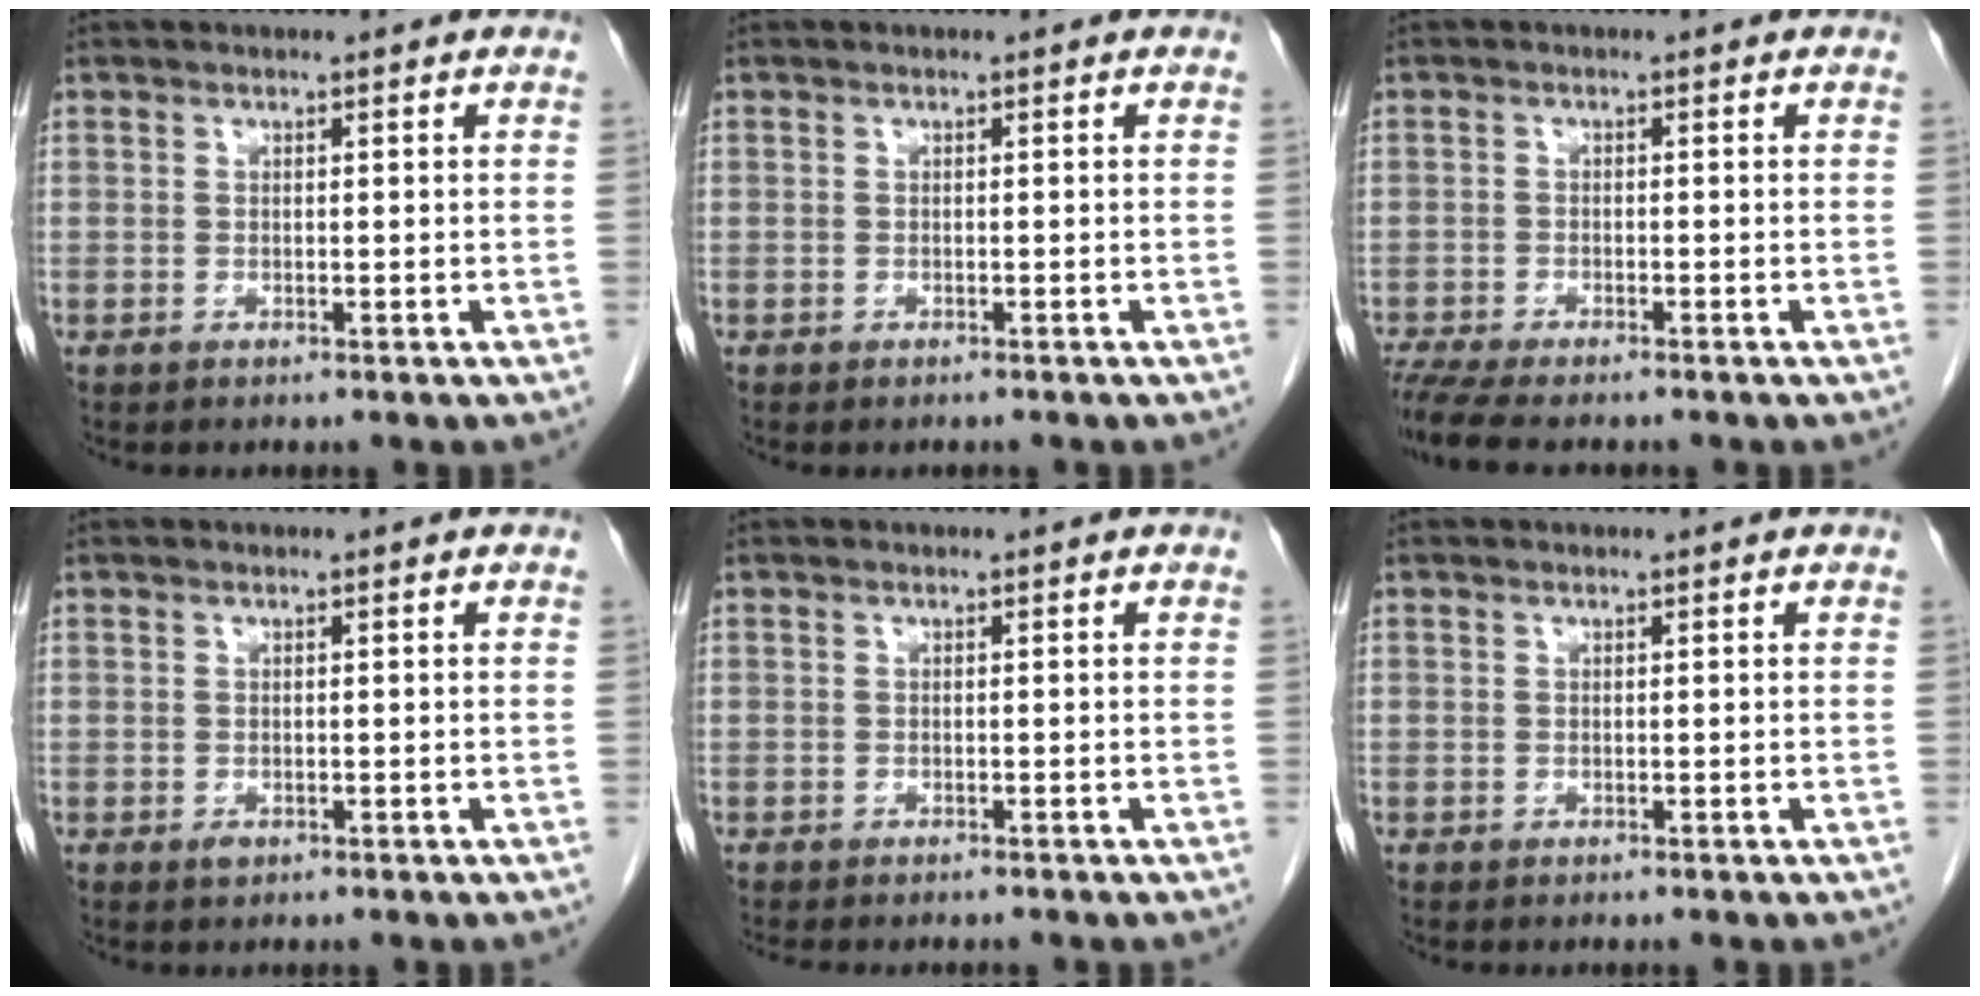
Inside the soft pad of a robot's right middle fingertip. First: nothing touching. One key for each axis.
{"total": 0.7, "fx": -0.6, "fy": 0.2, "fz": 0.1, "tx": -0.007, "ty": -0.001, "tz": -0.010}
{"total": 7.0, "fx": -5.9, "fy": 1.1, "fz": 3.5, "tx": -0.057, "ty": -0.013, "tz": -0.097}
{"total": 0.8, "fx": -0.4, "fy": 0.5, "fz": 0.5, "tx": -0.008, "ty": 0.000, "tz": -0.004}
{"total": 3.9, "fx": -3.4, "fy": 1.1, "fz": 1.5, "tx": -0.017, "ty": -0.006, "tz": -0.042}
{"total": 0.0}